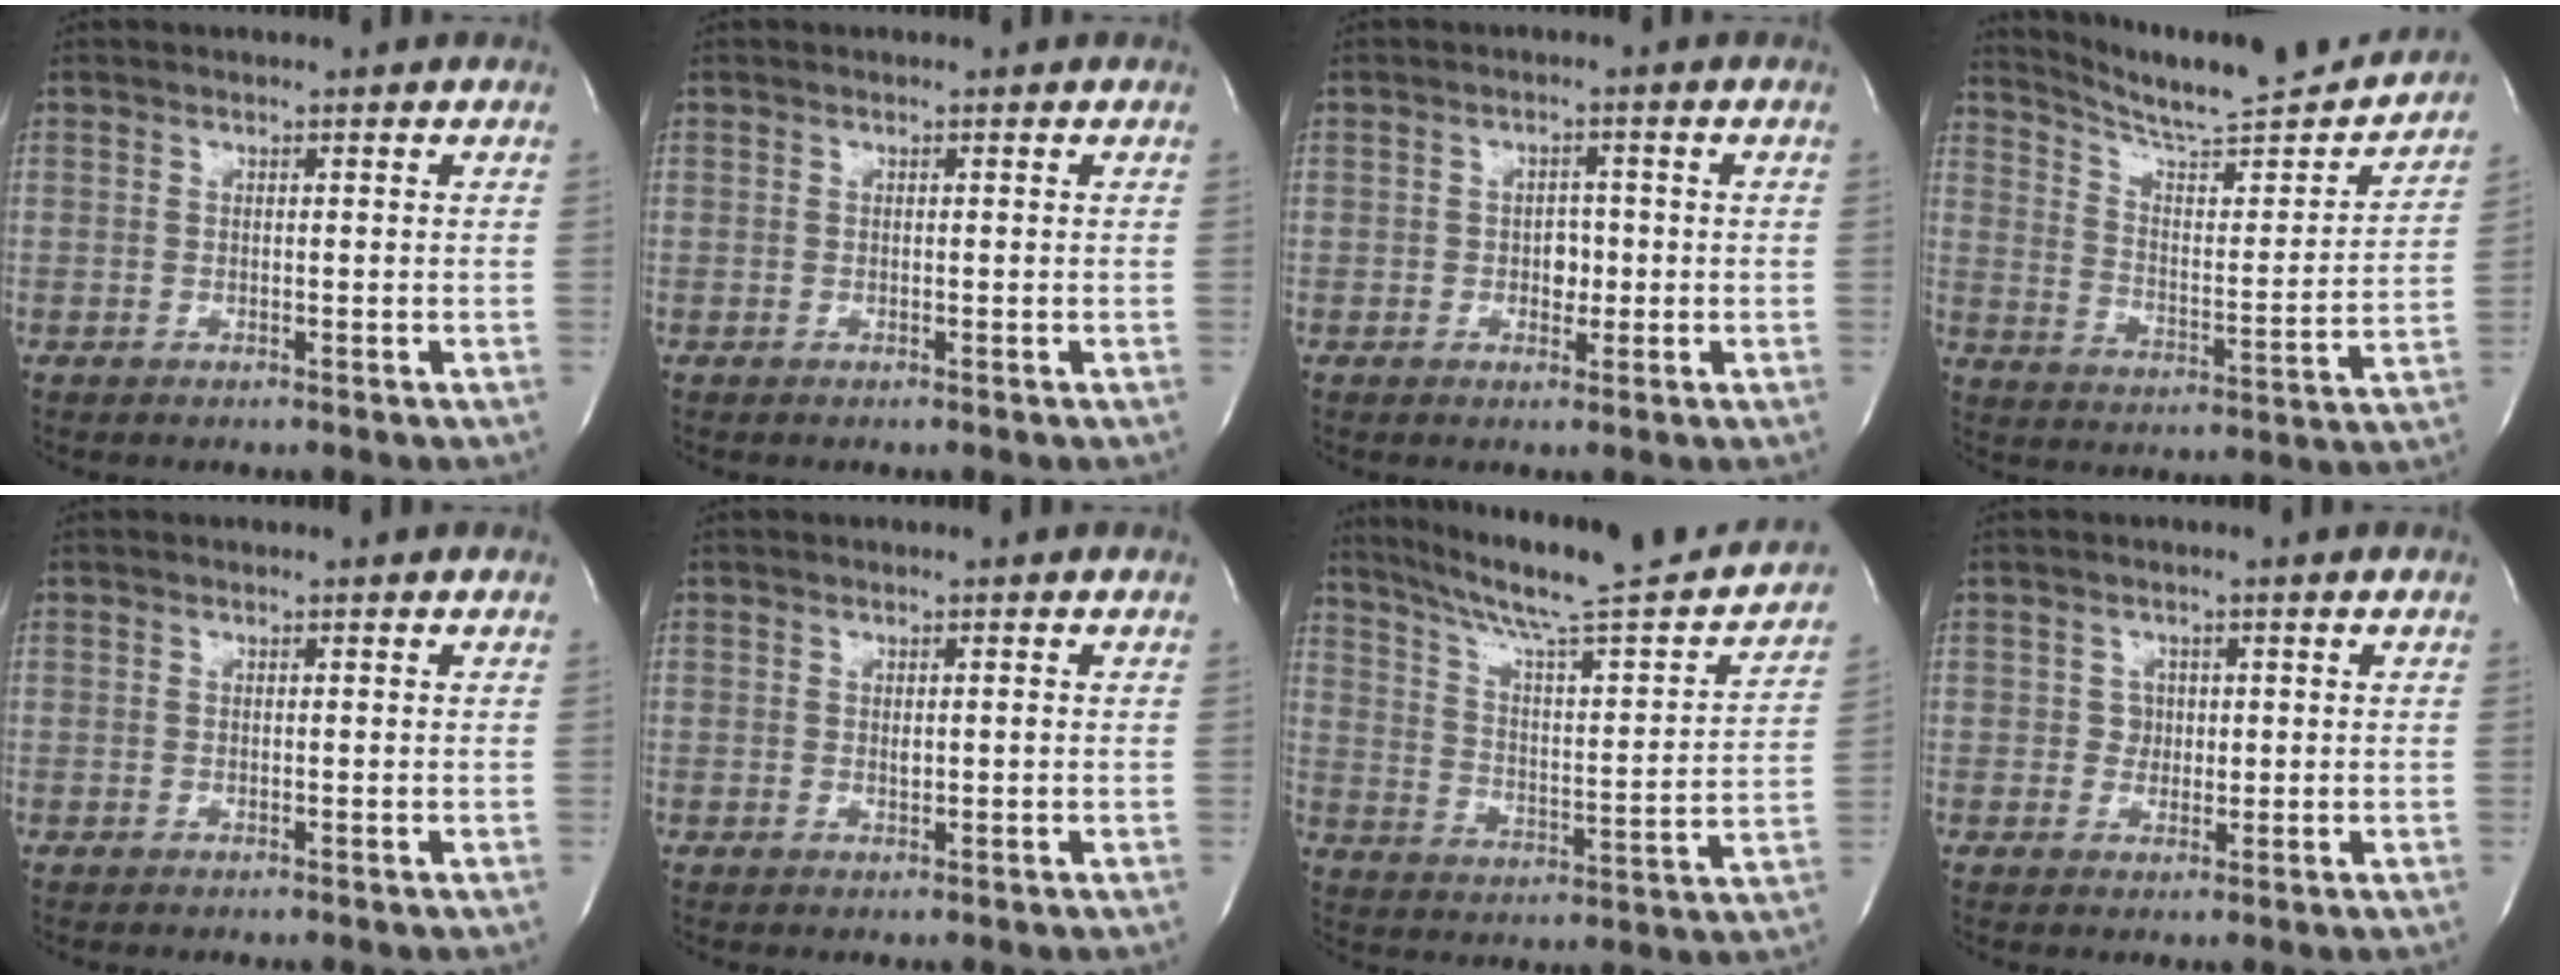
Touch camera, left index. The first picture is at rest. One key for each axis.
{"total": 0.0}
{"total": 2.5, "fx": -0.8, "fy": 1.7, "fz": 1.7, "tx": -0.019, "ty": 0.002, "tz": -0.011}
{"total": 20.4, "fx": 19.1, "fy": 1.1, "fz": 6.9, "tx": -0.108, "ty": -0.046, "tz": 0.270}
{"total": 0.0}
{"total": 1.0, "fx": -0.3, "fy": 0.3, "fz": 0.9, "tx": -0.017, "ty": -0.004, "tz": -0.002}
{"total": 24.4, "fx": 21.4, "fy": 1.4, "fz": 11.7, "tx": -0.183, "ty": -0.032, "tz": 0.291}
{"total": 1.9, "fx": -0.1, "fy": 1.8, "fz": 0.6, "tx": -0.006, "ty": -0.002, "tz": -0.002}